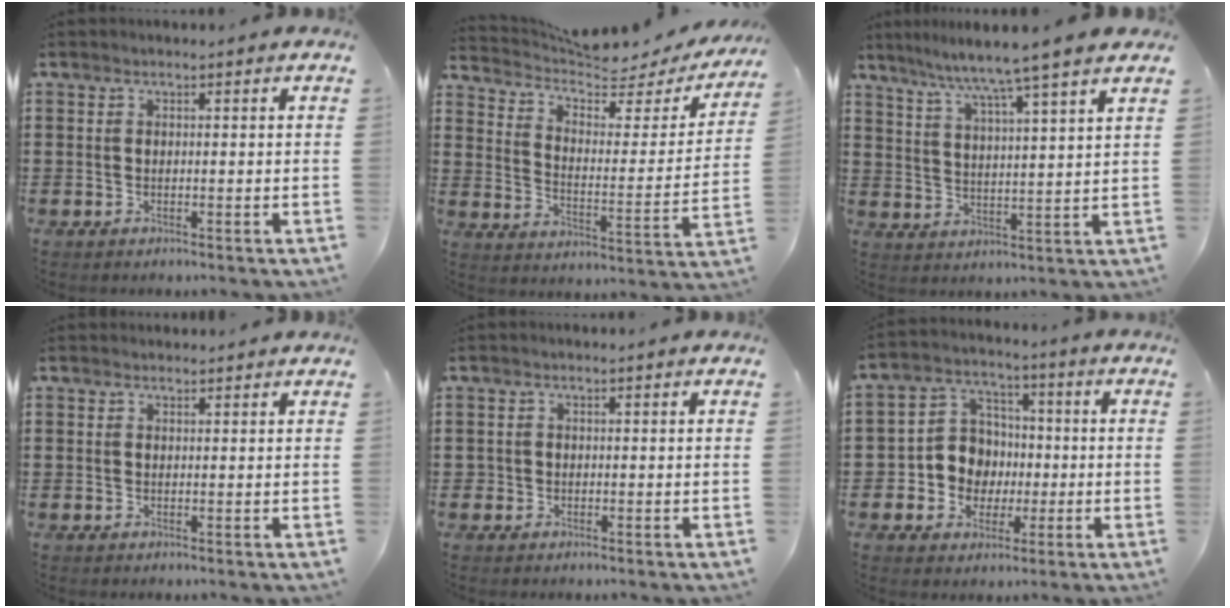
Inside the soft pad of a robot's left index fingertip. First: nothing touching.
{"total": 5.1, "force": [4.7, 1.0, 1.8], "torque": [-0.055, -0.040, 0.073]}
{"total": 6.2, "force": [5.3, -1.6, 2.9], "torque": [-0.077, -0.037, 0.083]}
{"total": 0.9, "force": [0.9, 0.3, -0.1], "torque": [-0.002, 0.000, 0.018]}
{"total": 0.7, "force": [0.0, 0.7, -0.1], "torque": [-0.001, 0.006, -0.002]}
{"total": 7.5, "force": [-0.7, 7.2, 1.9], "torque": [-0.068, 0.014, -0.008]}